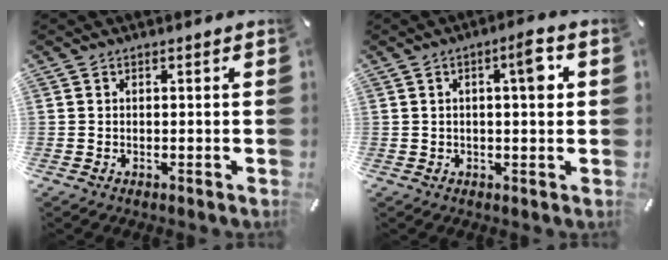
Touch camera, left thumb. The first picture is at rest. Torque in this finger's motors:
{"motor_torque": [-0.06, 0.02, 0.41, 0.23, 0.08]}